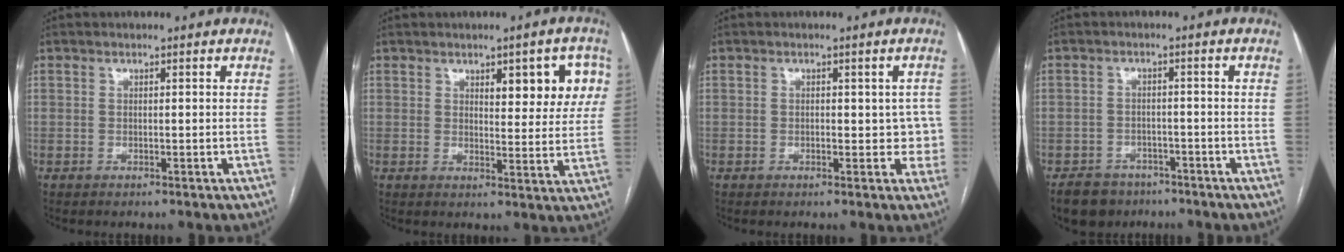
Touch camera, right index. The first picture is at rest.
{"total": 8.8, "force": [3.6, 3.1, 7.4], "torque": [-0.080, 0.010, 0.045]}
{"total": 3.7, "force": [0.0, 2.4, 2.8], "torque": [-0.010, 0.013, -0.003]}
{"total": 6.0, "force": [-4.5, 3.8, 0.9], "torque": [-0.018, 0.002, -0.071]}